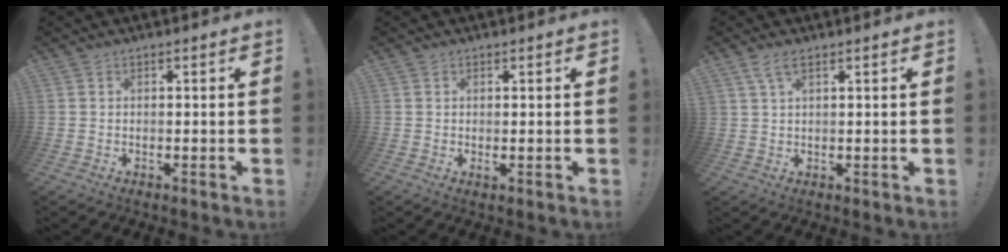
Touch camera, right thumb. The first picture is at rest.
{"total": 0.6, "force": [0.3, 0.2, 0.5], "torque": [-0.007, -0.002, 0.005]}
{"total": 3.7, "force": [2.2, 1.1, 2.8], "torque": [-0.056, -0.002, 0.040]}